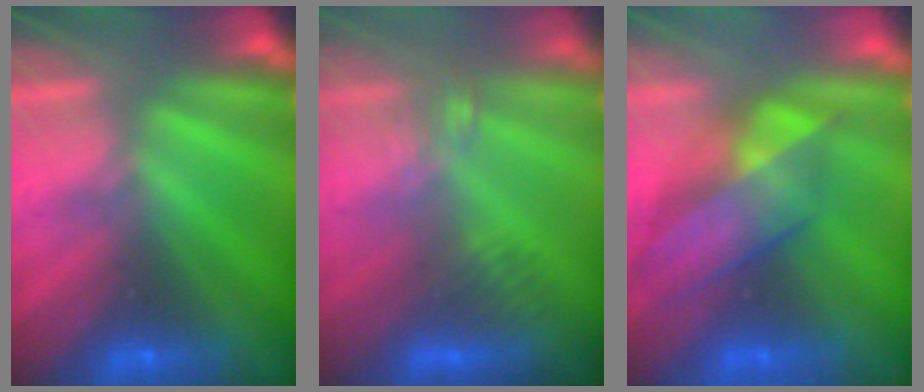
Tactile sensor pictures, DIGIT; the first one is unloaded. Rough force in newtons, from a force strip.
{"total": 2.6}
{"total": 3.9}